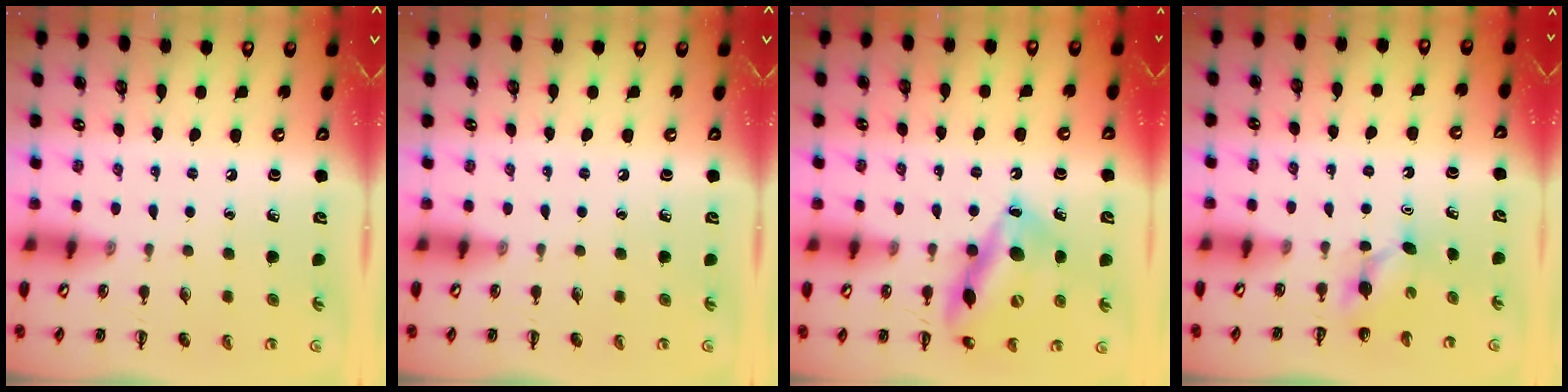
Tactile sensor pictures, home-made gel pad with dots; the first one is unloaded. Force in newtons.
{"total": 0.0}
{"total": 16.2, "press": 15.7, "slide": 3.8}
{"total": 2.9, "press": 2.8, "slide": 0.8}